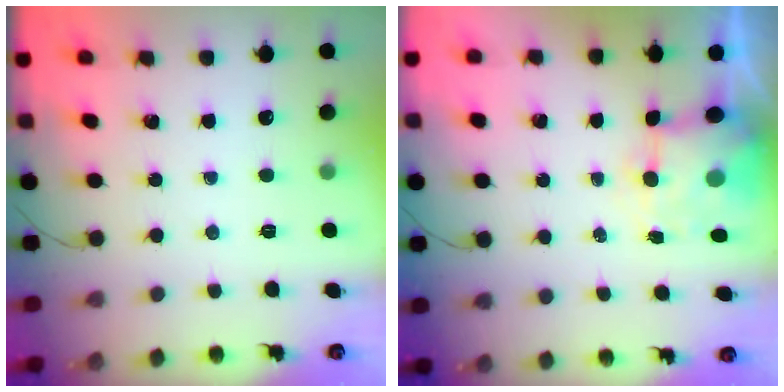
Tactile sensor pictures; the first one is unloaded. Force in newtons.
{"total": 7.0, "press": 6.9, "slide": 1.0}